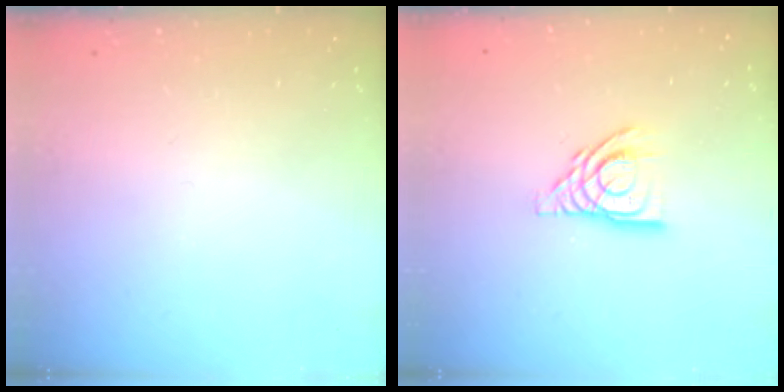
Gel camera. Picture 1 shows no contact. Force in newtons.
{"total": 11.8, "press": 11.7, "slide": 1.1}